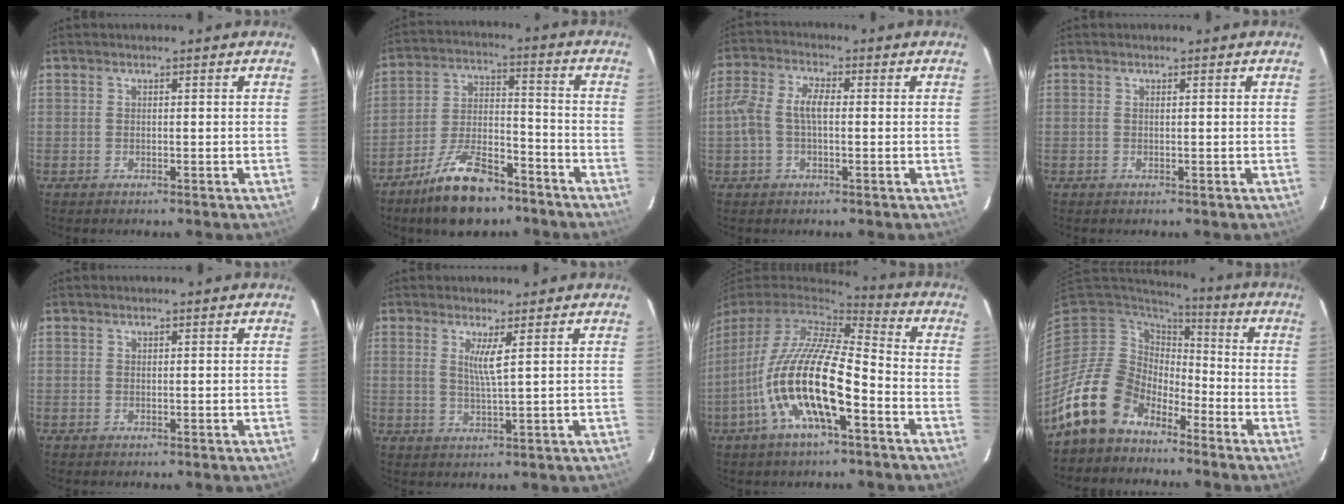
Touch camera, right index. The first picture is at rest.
{"total": 13.8, "force": [-10.1, 5.2, 7.9], "torque": [-0.157, 0.006, -0.172]}
{"total": 6.4, "force": [-0.2, 3.0, 5.7], "torque": [-0.122, 0.014, -0.007]}
{"total": 0.0}
{"total": 0.0}
{"total": 3.4, "force": [1.5, -0.5, 3.1], "torque": [-0.059, -0.010, 0.025]}
{"total": 18.8, "force": [-7.2, 5.2, 16.5], "torque": [-0.313, -0.031, -0.141]}
{"total": 13.7, "force": [-9.9, 8.6, 4.0], "torque": [-0.096, 0.017, -0.179]}